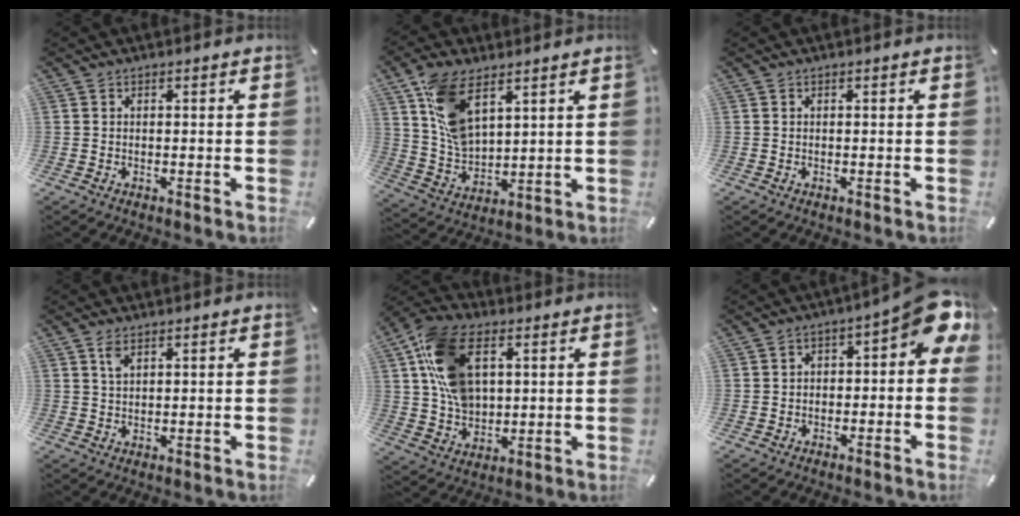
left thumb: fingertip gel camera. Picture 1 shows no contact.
{"total": 11.9, "force": [6.5, 6.5, 7.6], "torque": [-0.182, -0.022, 0.123]}
{"total": 0.0}
{"total": 2.5, "force": [1.4, 1.1, 1.7], "torque": [-0.038, 0.002, 0.026]}
{"total": 15.4, "force": [4.3, 10.8, 10.1], "torque": [-0.221, 0.009, 0.081]}
{"total": 8.8, "force": [1.1, 4.6, 7.5], "torque": [-0.091, -0.015, 0.018]}